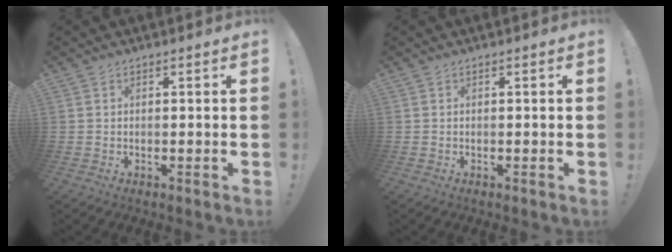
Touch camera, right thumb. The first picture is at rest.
{"total": 0.0}